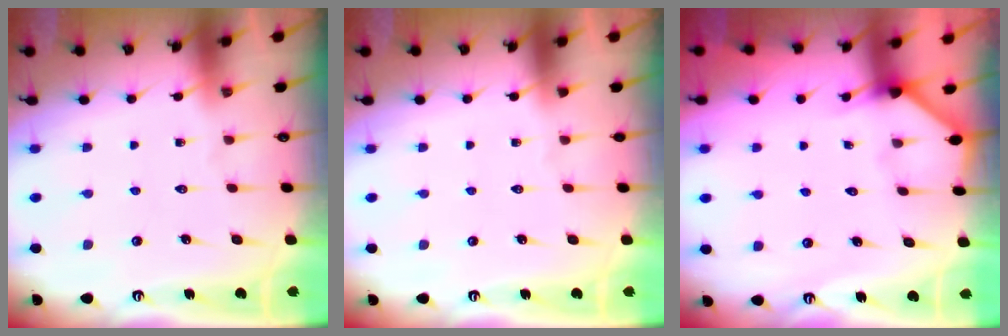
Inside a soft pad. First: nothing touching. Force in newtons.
{"total": 0.0}
{"total": 1.8, "press": 1.8, "slide": 0.1}